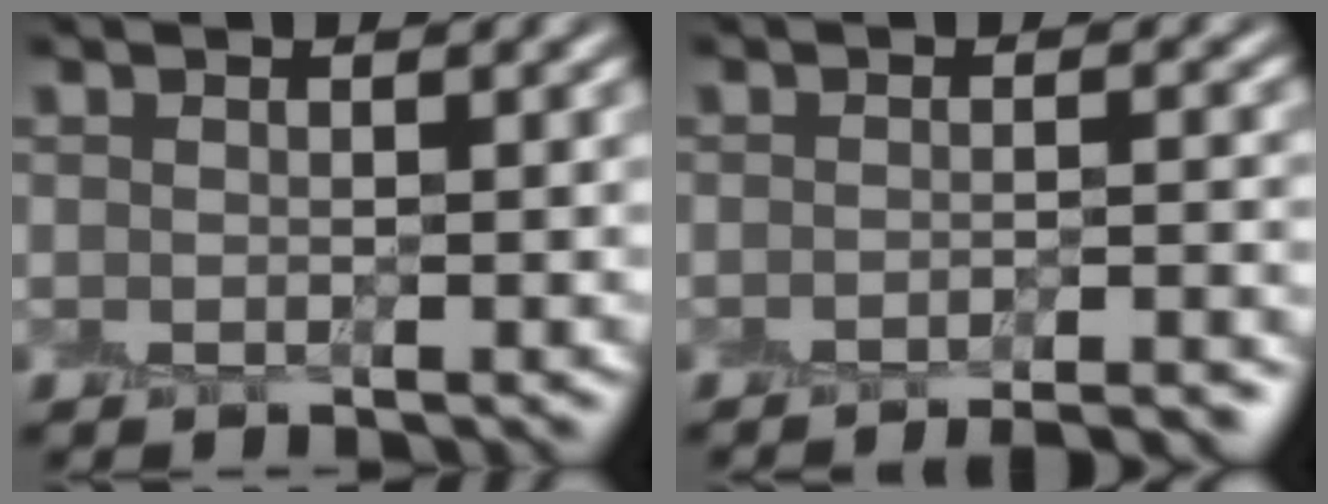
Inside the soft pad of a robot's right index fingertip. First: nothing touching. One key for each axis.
{"total": 5.0, "fx": -4.6, "fy": 0.6, "fz": 1.9, "tx": -0.019, "ty": 0.008, "tz": -0.050}